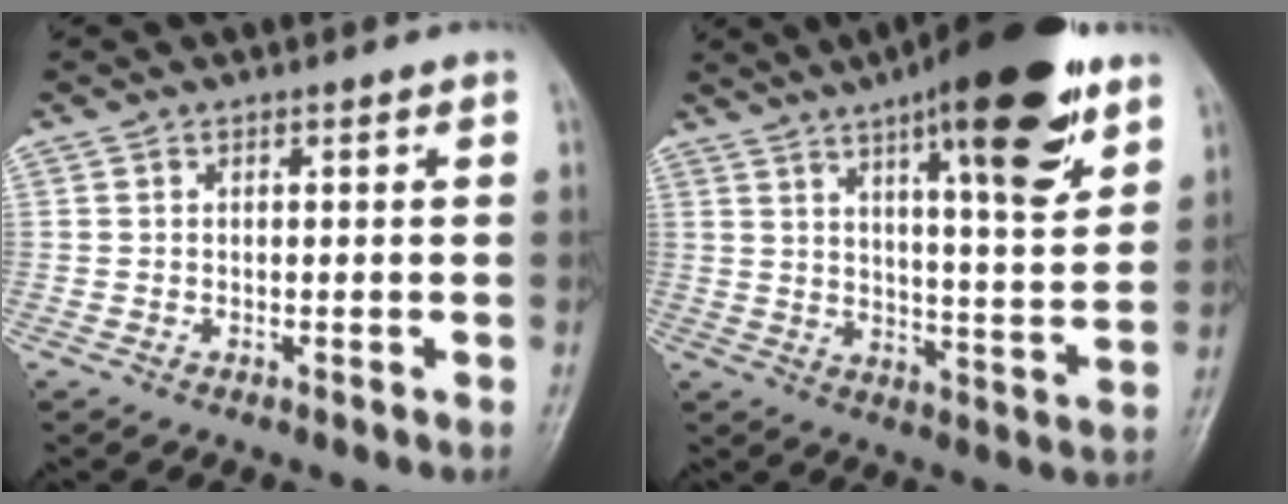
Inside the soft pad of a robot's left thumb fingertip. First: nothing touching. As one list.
[{"total": 20.9, "force": [12.0, 5.0, 16.4], "torque": [-0.218, -0.046, 0.177]}]